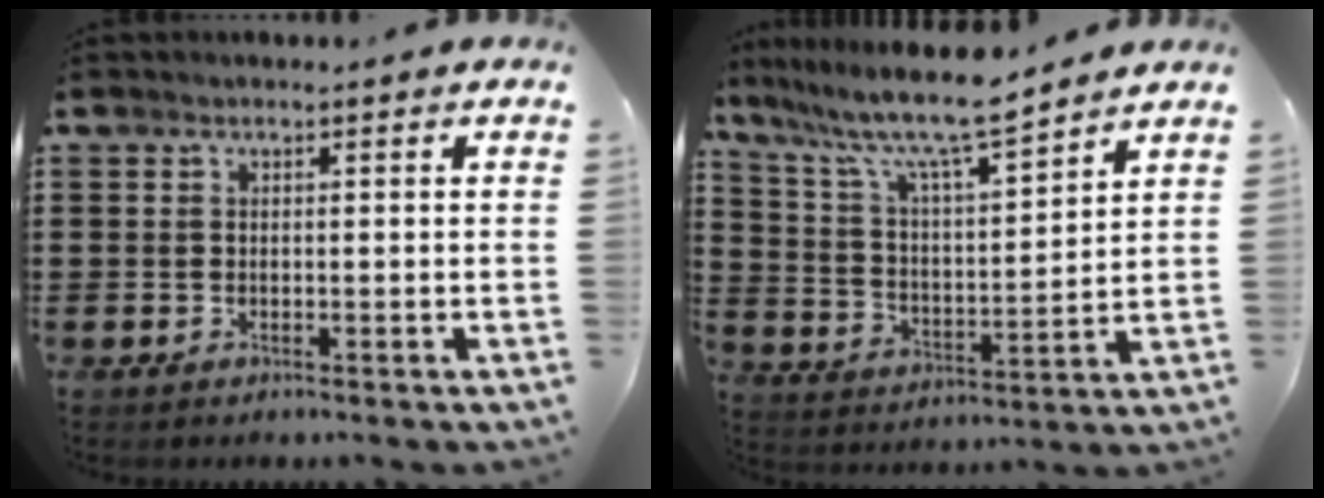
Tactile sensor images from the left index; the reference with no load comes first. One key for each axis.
{"total": 9.6, "fx": 8.0, "fy": 0.8, "fz": 5.1, "tx": -0.132, "ty": -0.045, "tz": 0.134}